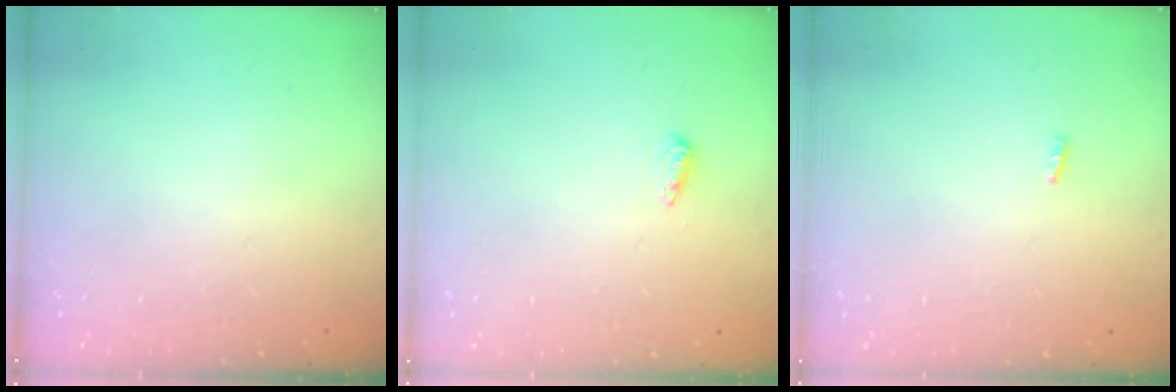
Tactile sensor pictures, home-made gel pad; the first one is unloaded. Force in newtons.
{"total": 5.6, "press": 5.5, "slide": 1.0}
{"total": 2.3, "press": 2.1, "slide": 0.8}